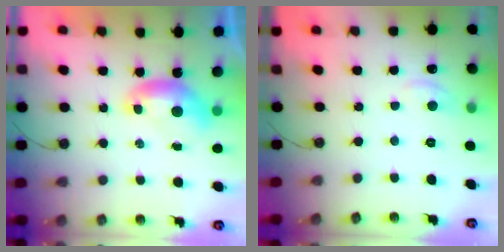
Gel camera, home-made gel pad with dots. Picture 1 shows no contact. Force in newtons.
{"total": 1.1, "press": 0.8, "slide": 0.7}